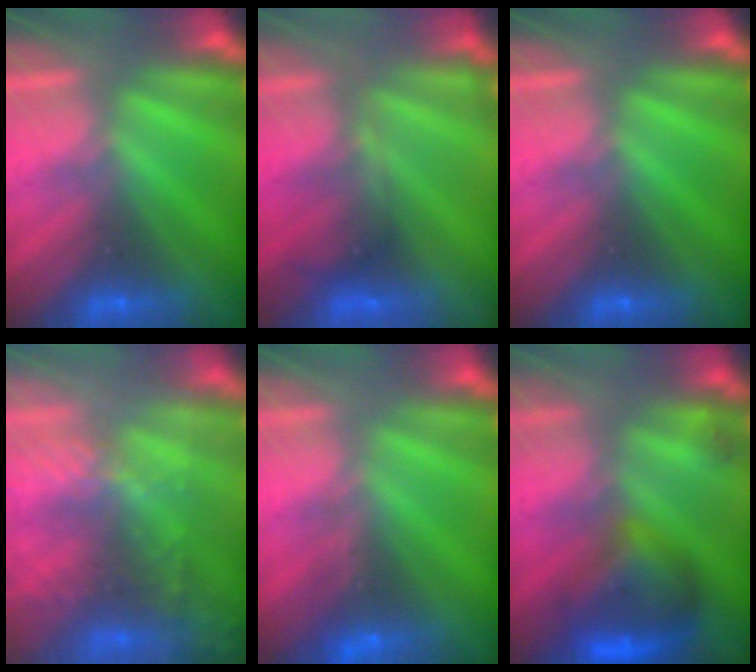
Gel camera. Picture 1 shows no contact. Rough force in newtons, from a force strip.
{"total": 4.7}
{"total": 0.0}
{"total": 9.6}
{"total": 1.2}
{"total": 9.4}